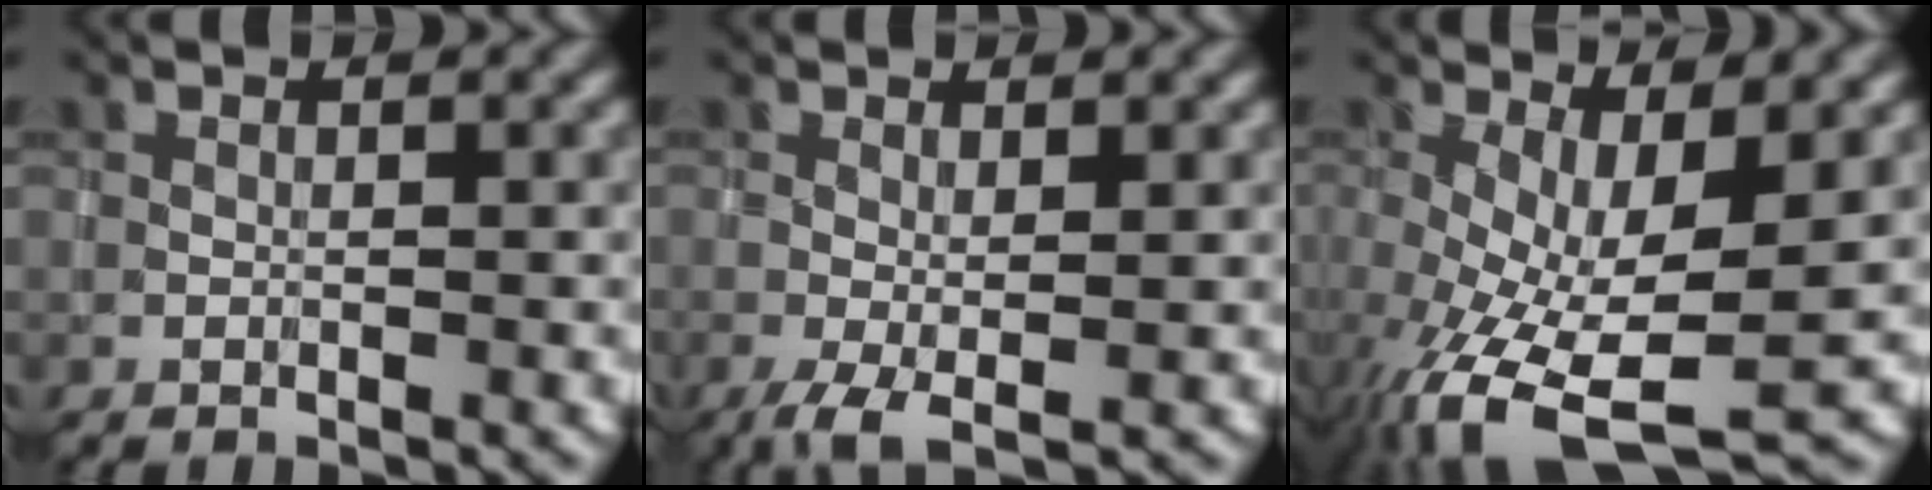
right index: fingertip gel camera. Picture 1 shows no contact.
{"total": 2.5, "force": [-0.7, 0.6, 2.3], "torque": [-0.052, -0.006, -0.016]}
{"total": 10.9, "force": [-3.2, 4.1, 9.6], "torque": [-0.188, -0.024, -0.047]}